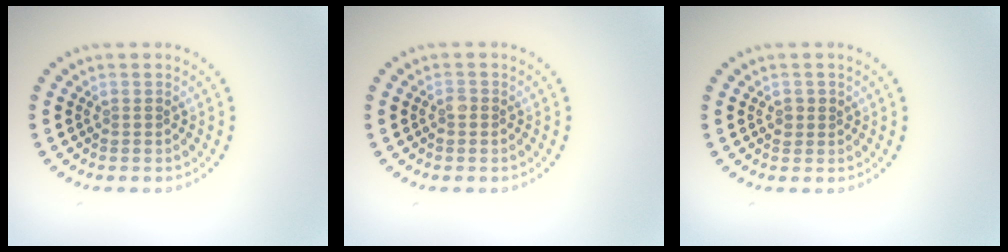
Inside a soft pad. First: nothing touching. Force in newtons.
{"total": 0.6, "press": 0.5, "slide": 0.3}
{"total": 0.9, "press": 0.9, "slide": 0.3}